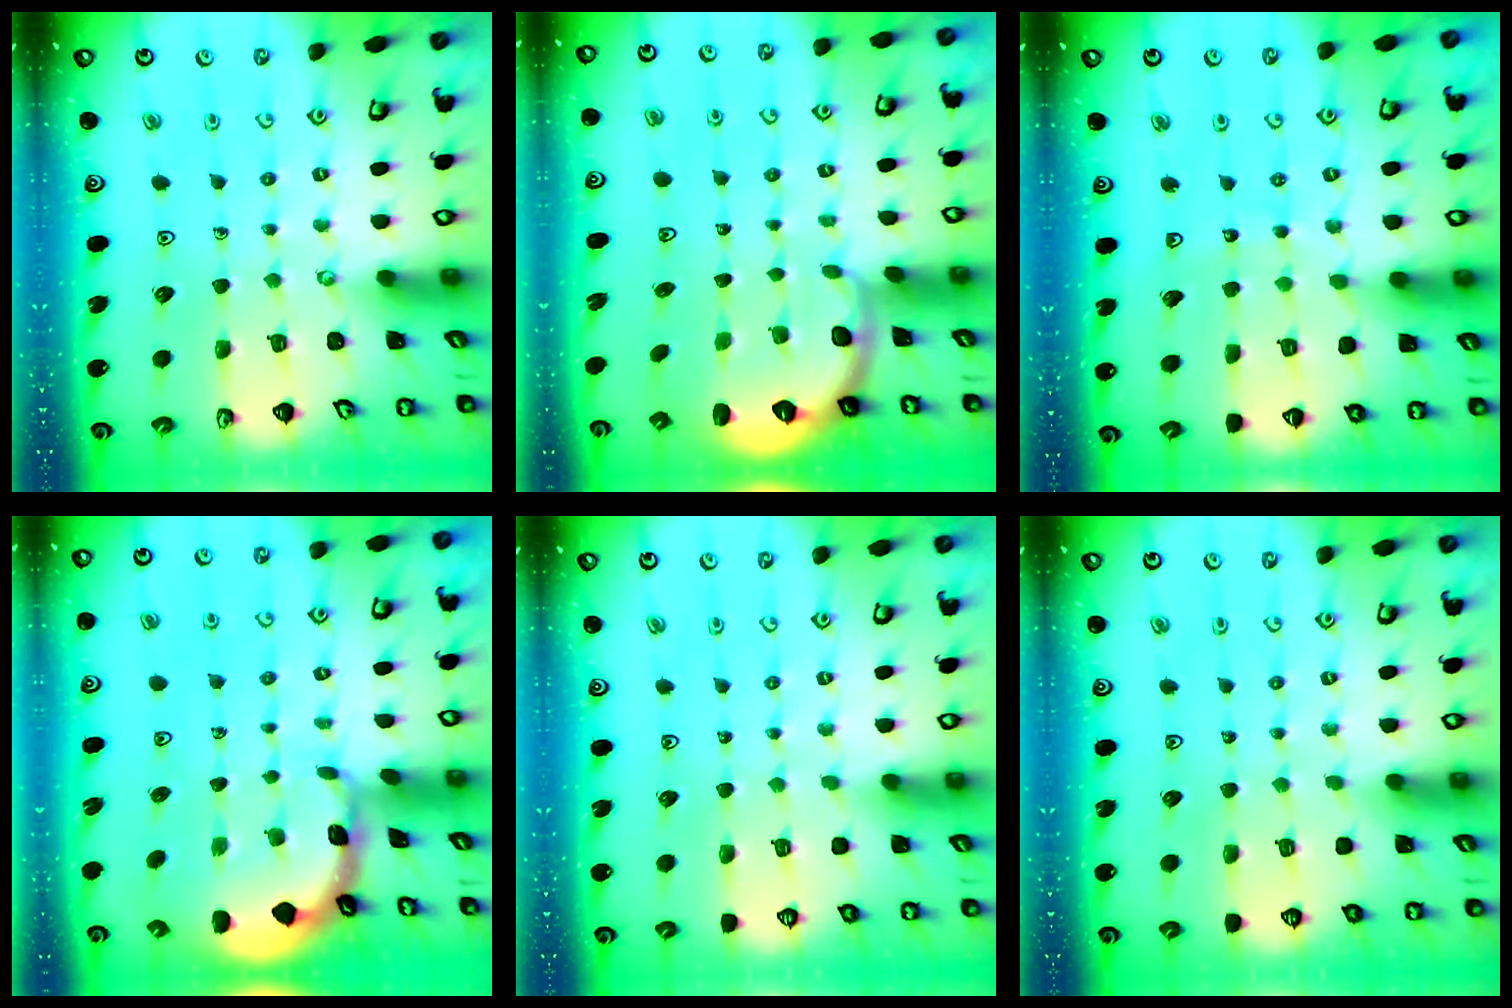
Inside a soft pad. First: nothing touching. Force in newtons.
{"total": 2.8, "press": 2.0, "slide": 2.0}
{"total": 7.3, "press": 7.3, "slide": 0.9}
{"total": 1.3, "press": 1.2, "slide": 0.1}
{"total": 0.0}
{"total": 0.0}